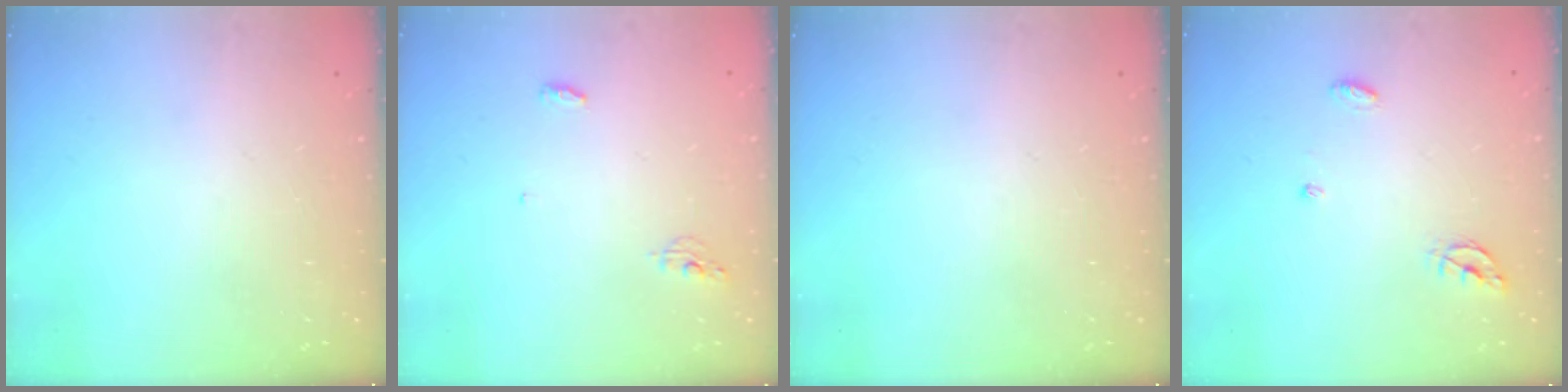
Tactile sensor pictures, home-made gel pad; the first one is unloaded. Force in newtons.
{"total": 4.1, "press": 4.0, "slide": 0.9}
{"total": 0.0}
{"total": 5.0, "press": 5.0, "slide": 0.5}